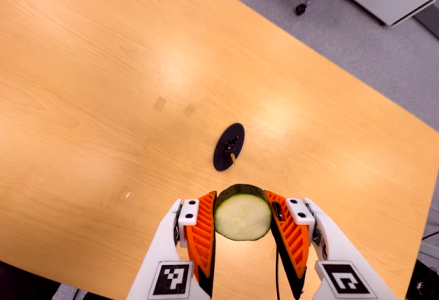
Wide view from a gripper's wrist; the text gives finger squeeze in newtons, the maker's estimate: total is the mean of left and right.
{"total": 12.3, "left": 10.9, "right": 13.7}